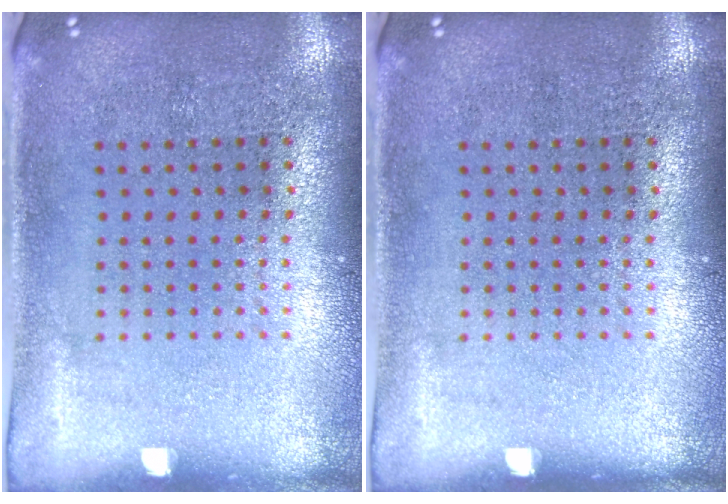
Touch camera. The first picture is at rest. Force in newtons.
{"total": 0.0}